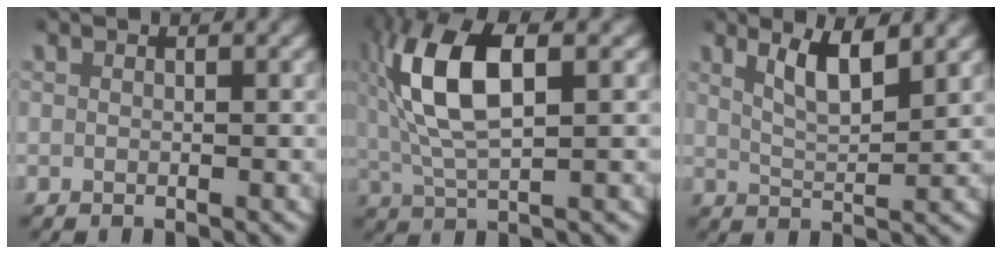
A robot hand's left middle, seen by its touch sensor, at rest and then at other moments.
{"total": 8.9, "force": [2.0, 3.9, 7.7], "torque": [-0.172, 0.001, 0.039]}
{"total": 3.6, "force": [2.1, 0.8, 2.8], "torque": [-0.058, -0.004, 0.039]}